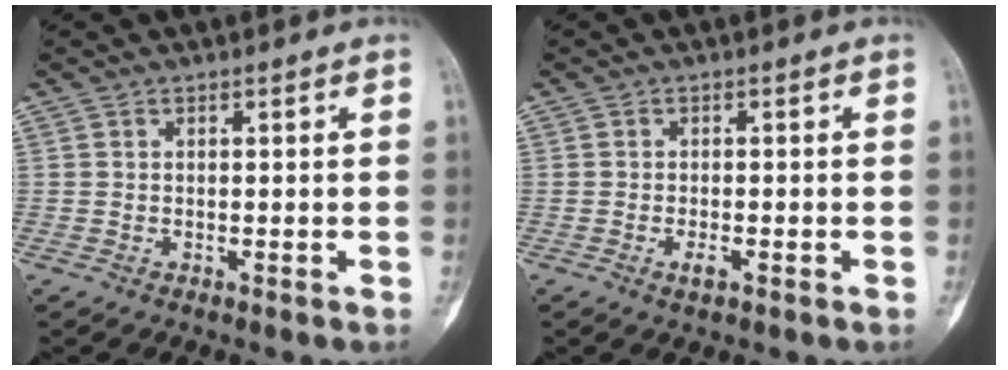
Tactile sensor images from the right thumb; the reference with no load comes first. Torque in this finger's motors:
{"motor_torque": [-0.14, 0.09, 0.03, 0.18, -0.02]}